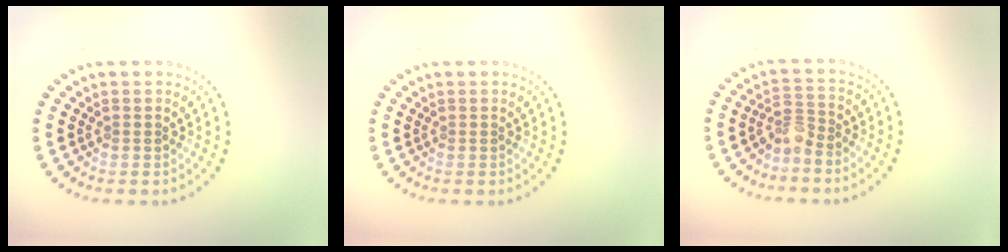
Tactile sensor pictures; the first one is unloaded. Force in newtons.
{"total": 0.0}
{"total": 2.1, "press": 1.5, "slide": 1.5}